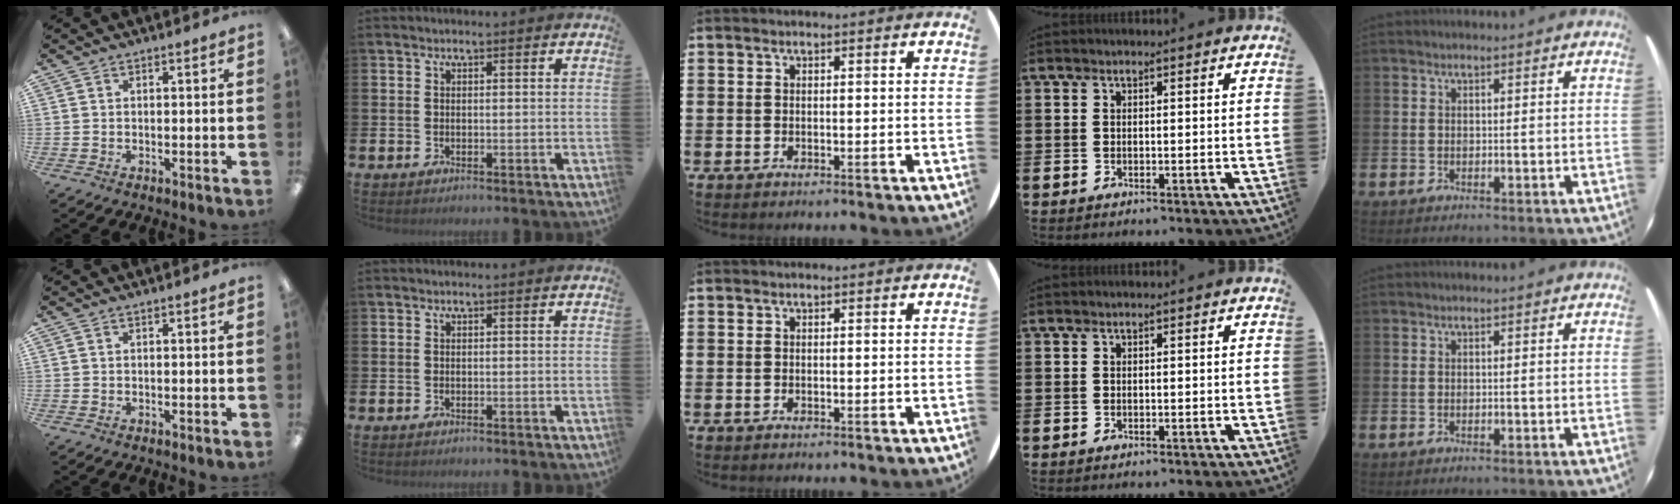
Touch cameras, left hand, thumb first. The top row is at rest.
{}